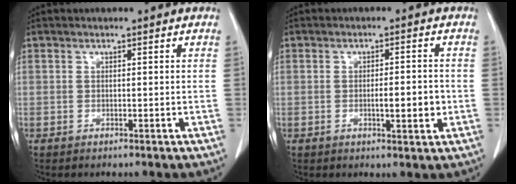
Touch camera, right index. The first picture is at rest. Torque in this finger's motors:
{"motor_torque": [0.85, -0.34, 0.08, 0.03]}